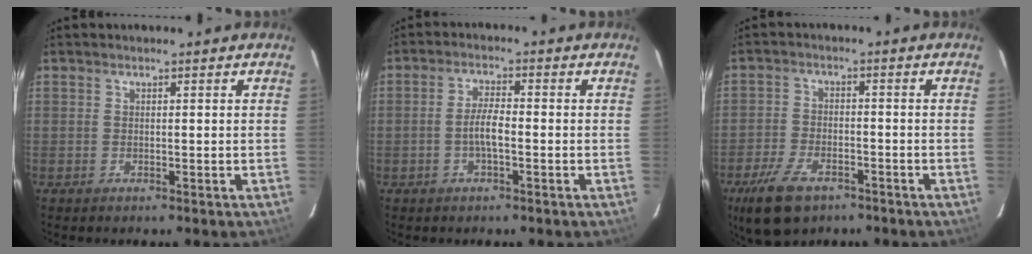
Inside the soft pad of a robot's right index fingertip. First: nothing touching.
{"total": 3.9, "force": [-1.2, 0.9, 3.6], "torque": [-0.072, 0.004, -0.022]}
{"total": 10.4, "force": [-6.6, 5.2, 6.0], "torque": [-0.148, -0.012, -0.119]}